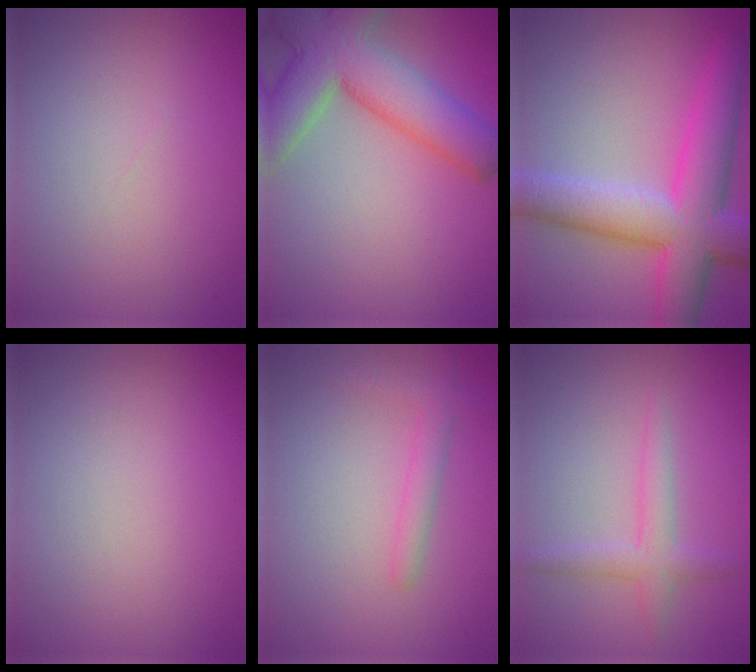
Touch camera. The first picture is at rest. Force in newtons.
{"total": 9.6, "press": 9.5, "slide": 0.6}
{"total": 9.6, "press": 9.6, "slide": 0.3}
{"total": 0.0}
{"total": 1.9, "press": 1.9, "slide": 0.1}
{"total": 2.3, "press": 2.3, "slide": 0.1}